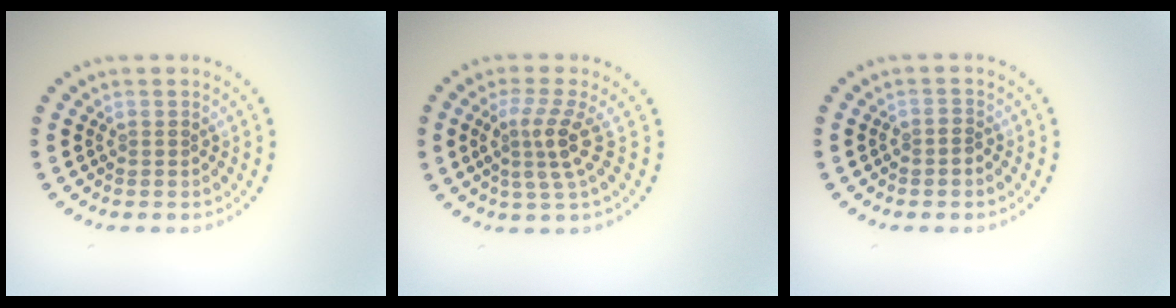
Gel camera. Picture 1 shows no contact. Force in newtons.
{"total": 3.2, "press": 2.3, "slide": 2.2}
{"total": 0.7, "press": 0.4, "slide": 0.6}